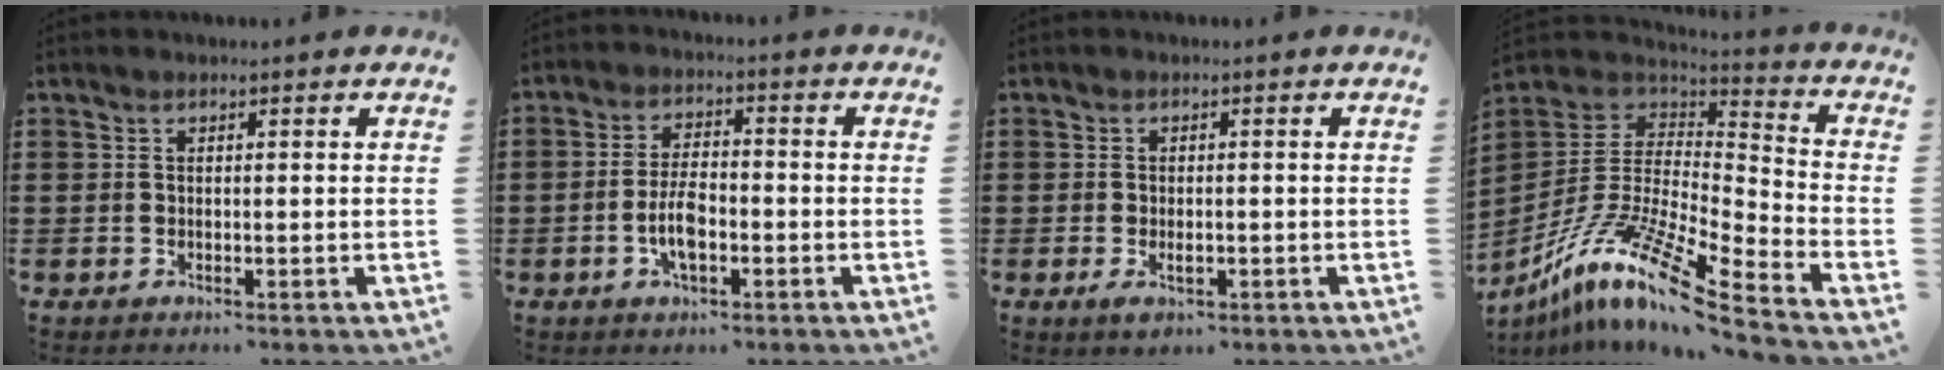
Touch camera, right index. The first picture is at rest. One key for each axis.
{"total": 5.6, "fx": -1.6, "fy": 2.4, "fz": 4.9, "tx": -0.109, "ty": 0.001, "tz": -0.036}
{"total": 2.2, "fx": -0.6, "fy": 1.1, "fz": 1.8, "tx": -0.034, "ty": 0.001, "tz": -0.011}
{"total": 12.9, "fx": -8.9, "fy": 1.5, "fz": 9.2, "tx": -0.190, "ty": 0.002, "tz": -0.179}